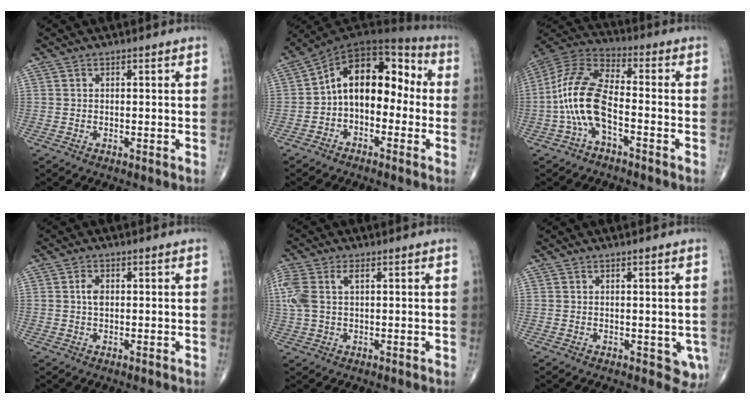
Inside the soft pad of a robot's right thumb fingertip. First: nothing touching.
{"total": 13.6, "force": [-1.1, 8.7, 10.3], "torque": [-0.122, 0.054, -0.037]}
{"total": 12.8, "force": [-3.6, 5.7, 10.9], "torque": [-0.233, 0.042, -0.075]}
{"total": 2.2, "force": [0.3, 1.4, 1.7], "torque": [-0.031, 0.002, 0.002]}
{"total": 8.4, "force": [2.1, 4.8, 6.6], "torque": [-0.186, 0.023, 0.046]}
{"total": 3.1, "force": [-0.1, 2.1, 2.3], "torque": [-0.009, -0.002, 0.004]}